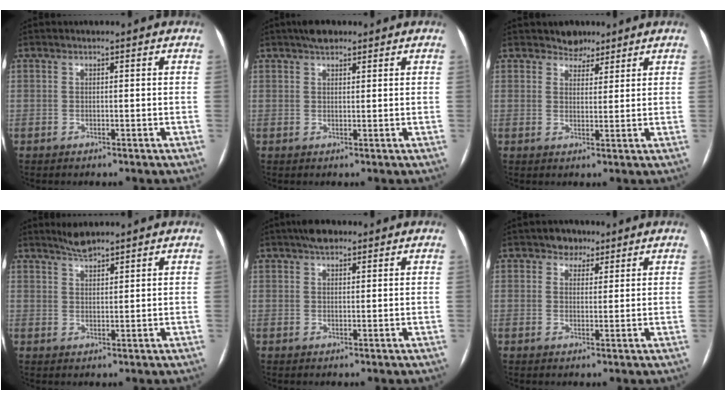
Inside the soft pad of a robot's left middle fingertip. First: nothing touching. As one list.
[{"total": 3.1, "force": [2.4, 1.2, 1.5], "torque": [-0.027, 0.013, 0.038]}, {"total": 3.3, "force": [2.8, 1.9, 0.2], "torque": [0.001, 0.001, 0.042]}, {"total": 3.1, "force": [2.8, 0.2, 1.1], "torque": [-0.023, 0.003, 0.054]}, {"total": 3.6, "force": [2.7, 1.4, 1.9], "torque": [-0.036, 0.015, 0.046]}, {"total": 3.1, "force": [2.1, 2.2, 0.6], "torque": [-0.006, 0.004, 0.028]}]